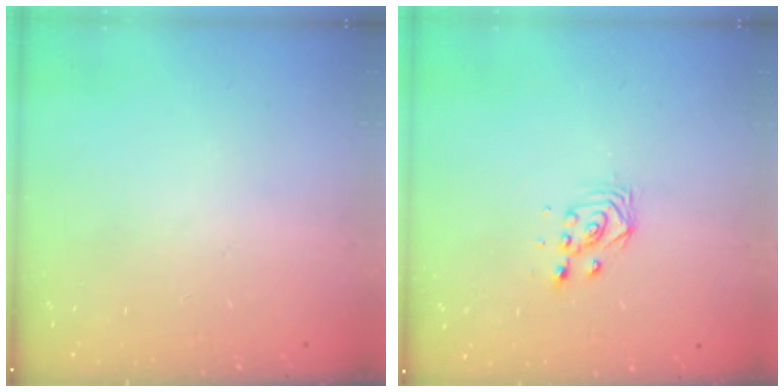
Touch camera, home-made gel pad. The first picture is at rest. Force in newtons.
{"total": 3.0, "press": 2.9, "slide": 0.3}